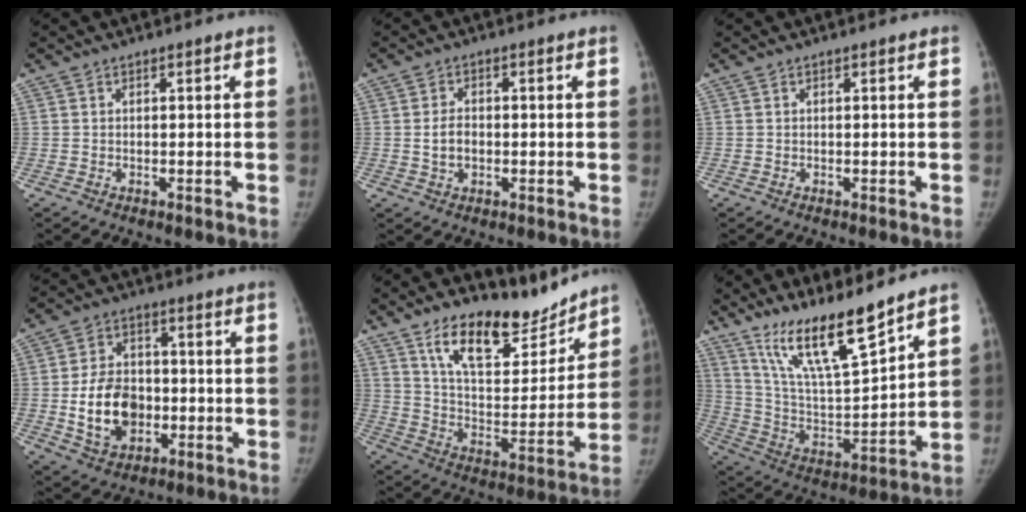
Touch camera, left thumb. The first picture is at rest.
{"total": 3.7, "force": [-0.4, 2.6, 2.7], "torque": [-0.044, 0.008, -0.007]}
{"total": 0.0}
{"total": 12.4, "force": [-2.1, 9.2, 8.1], "torque": [-0.115, 0.013, -0.031]}
{"total": 17.0, "force": [13.1, 6.6, 8.5], "torque": [-0.084, -0.090, 0.224]}
{"total": 17.1, "force": [12.8, 3.0, 10.9], "torque": [-0.167, -0.074, 0.243]}